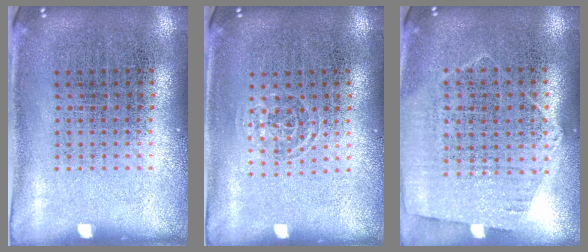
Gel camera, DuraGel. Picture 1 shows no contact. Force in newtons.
{"total": 0.7, "press": 0.5, "slide": 0.6}
{"total": 1.3, "press": 1.1, "slide": 0.6}